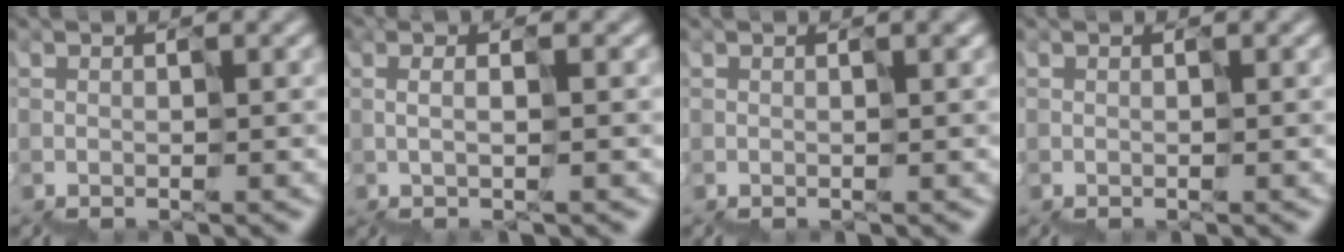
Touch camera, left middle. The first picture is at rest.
{"total": 0.9, "force": [0.3, -0.1, 0.8], "torque": [-0.024, 0.006, 0.001]}
{"total": 1.2, "force": [0.2, 0.5, 1.0], "torque": [-0.003, 0.007, 0.000]}
{"total": 0.0}